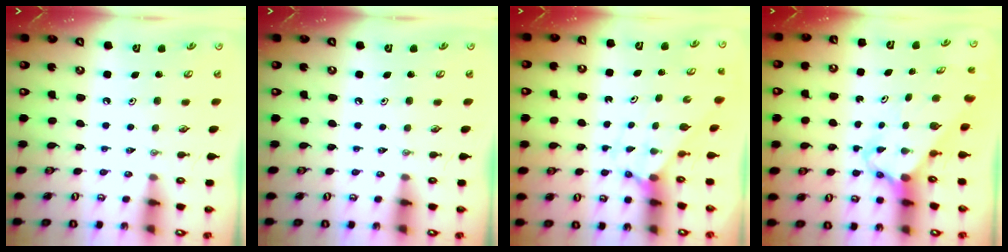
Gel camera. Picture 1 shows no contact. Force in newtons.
{"total": 0.0}
{"total": 2.5, "press": 2.5, "slide": 0.2}
{"total": 3.8, "press": 3.8, "slide": 0.3}